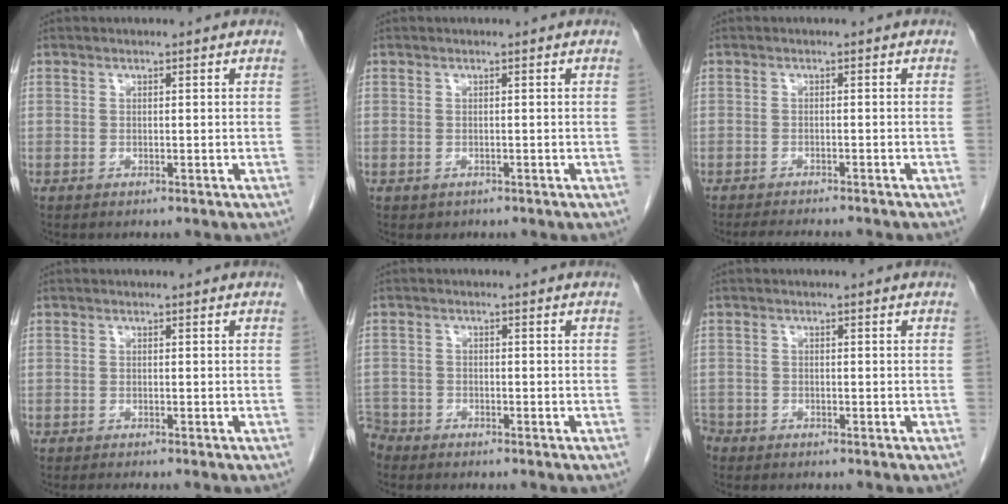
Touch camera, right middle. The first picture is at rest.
{"total": 0.6, "force": [-0.3, 0.5, 0.1], "torque": [-0.006, 0.002, 0.000]}
{"total": 7.0, "force": [-6.3, 0.8, 3.0], "torque": [-0.038, -0.010, -0.088]}
{"total": 2.0, "force": [-1.7, -0.3, 1.0], "torque": [-0.013, -0.002, -0.027]}
{"total": 3.9, "force": [-3.7, 1.3, -0.1], "torque": [0.005, -0.006, -0.073]}
{"total": 2.7, "force": [-2.3, 1.3, 0.3], "torque": [-0.007, -0.001, -0.045]}